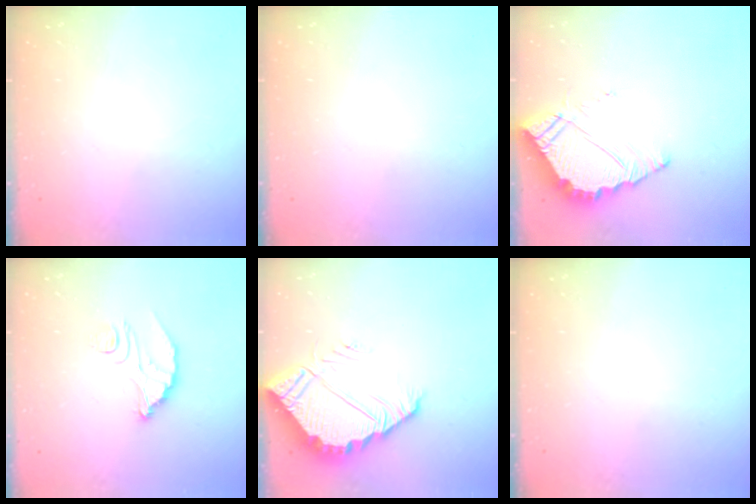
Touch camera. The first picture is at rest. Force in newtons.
{"total": 0.0}
{"total": 8.0, "press": 7.9, "slide": 0.6}
{"total": 7.6, "press": 7.6, "slide": 0.7}
{"total": 6.1, "press": 6.1, "slide": 0.3}
{"total": 0.0}